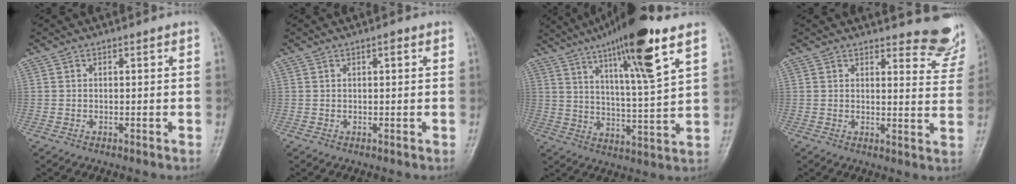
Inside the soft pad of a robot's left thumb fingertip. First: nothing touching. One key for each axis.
{"total": 1.0, "fx": 0.5, "fy": 0.3, "fz": 0.8, "tx": -0.011, "ty": 0.002, "tz": 0.005}
{"total": 18.1, "fx": 10.5, "fy": 2.2, "fz": 14.5, "tx": -0.230, "ty": -0.043, "tz": 0.173}
{"total": 9.2, "fx": 8.7, "fy": 2.4, "fz": 2.1, "tx": 0.010, "ty": -0.076, "tz": 0.081}